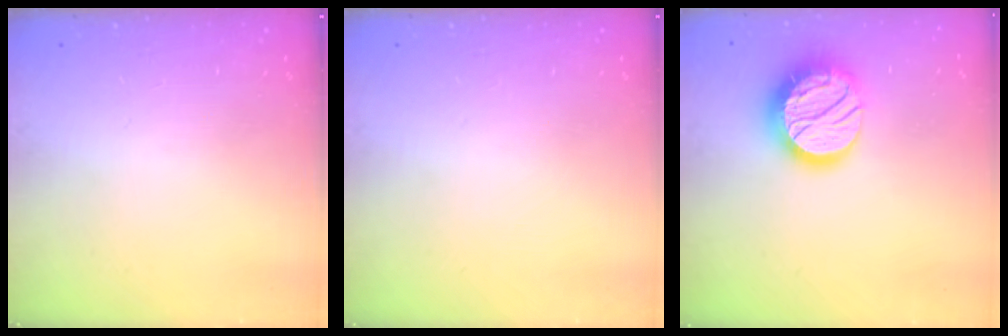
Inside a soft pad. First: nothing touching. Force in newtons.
{"total": 0.0}
{"total": 20.0, "press": 20.0, "slide": 1.3}